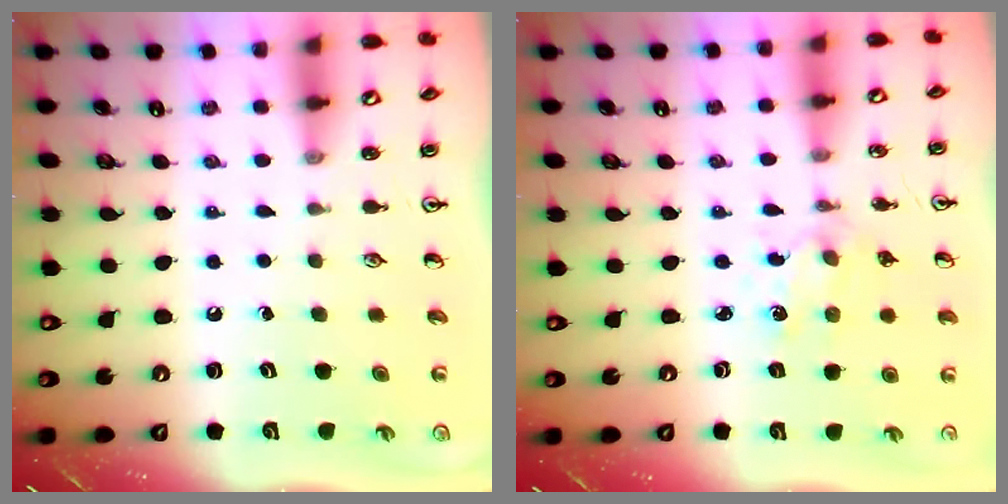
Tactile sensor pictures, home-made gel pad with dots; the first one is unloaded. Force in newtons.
{"total": 2.0, "press": 2.0, "slide": 0.3}